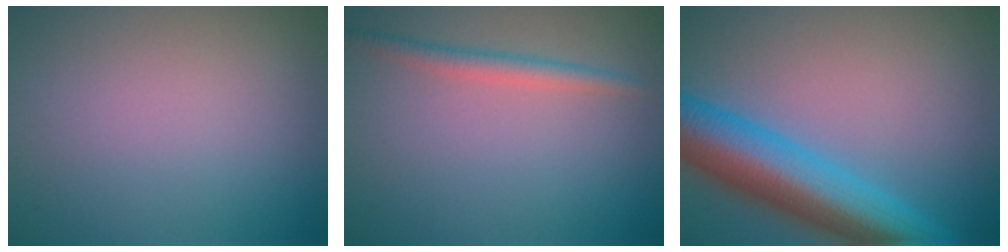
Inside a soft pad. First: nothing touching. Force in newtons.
{"total": 2.0, "press": 2.0, "slide": 0.0}
{"total": 9.6, "press": 9.6, "slide": 0.3}